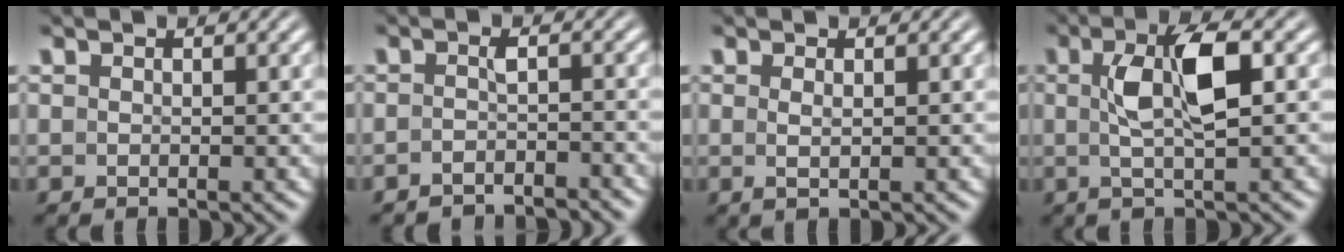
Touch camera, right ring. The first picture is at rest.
{"total": 3.2, "force": [-3.1, 0.2, 0.5], "torque": [-0.014, -0.011, -0.047]}
{"total": 0.9, "force": [0.0, -0.5, 0.7], "torque": [-0.016, -0.009, 0.008]}
{"total": 5.0, "force": [0.4, 0.8, 4.9], "torque": [-0.086, 0.006, 0.007]}